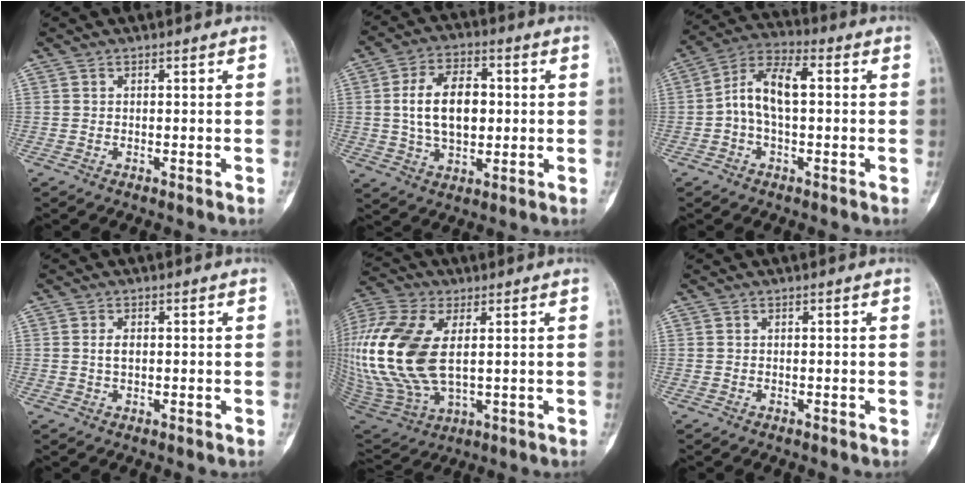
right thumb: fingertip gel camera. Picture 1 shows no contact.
{"total": 12.7, "force": [0.9, 7.8, 10.0], "torque": [-0.157, 0.008, 0.017]}
{"total": 9.8, "force": [-0.5, 6.8, 7.1], "torque": [-0.108, 0.039, -0.026]}
{"total": 2.0, "force": [0.1, 1.2, 1.6], "torque": [-0.030, 0.000, 0.002]}
{"total": 23.9, "force": [2.8, 13.1, 19.7], "torque": [-0.450, -0.018, 0.058]}
{"total": 0.0}